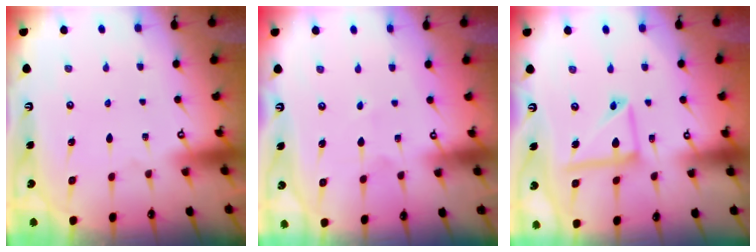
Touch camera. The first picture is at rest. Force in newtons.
{"total": 2.2, "press": 2.0, "slide": 0.8}
{"total": 11.8, "press": 11.7, "slide": 1.0}